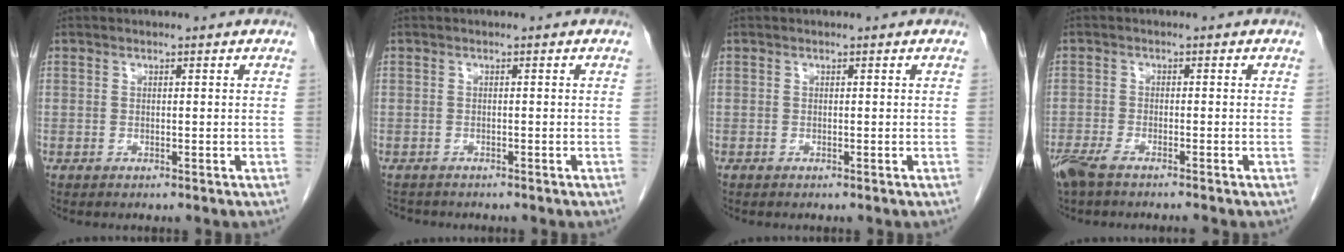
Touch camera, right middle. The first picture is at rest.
{"total": 2.8, "force": [-2.5, 1.1, 0.6], "torque": [-0.010, -0.005, -0.036]}
{"total": 0.0}
{"total": 5.4, "force": [-4.4, 0.7, 3.0], "torque": [-0.054, -0.011, -0.078]}